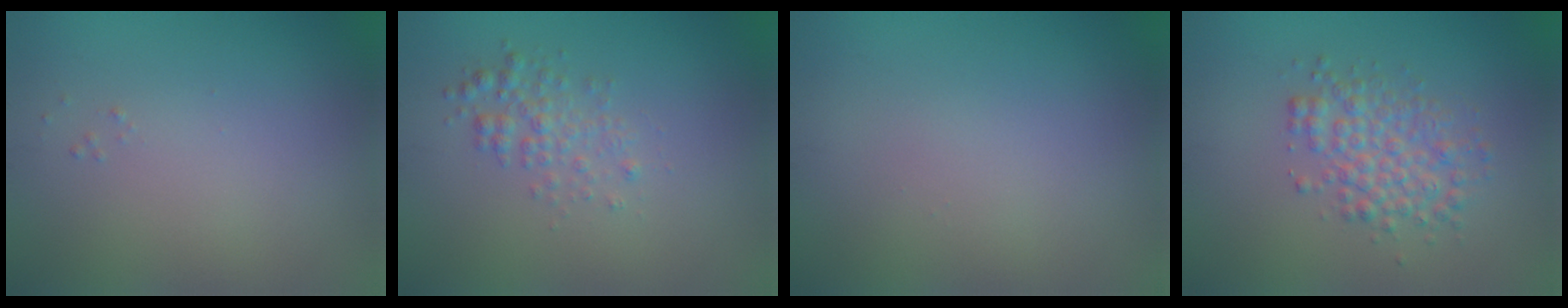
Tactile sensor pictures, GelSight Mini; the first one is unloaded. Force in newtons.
{"total": 2.0, "press": 2.0, "slide": 0.1}
{"total": 0.0}
{"total": 3.5, "press": 3.5, "slide": 0.1}